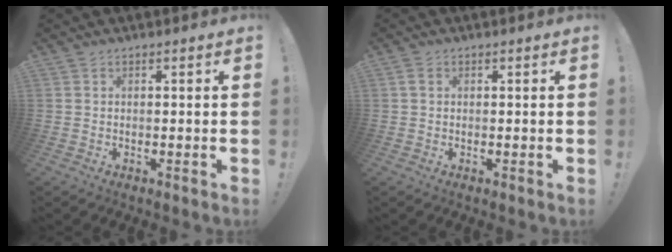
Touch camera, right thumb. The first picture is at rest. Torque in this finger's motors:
{"motor_torque": [0.12, 0.54, 0.29, -0.08, -0.03]}